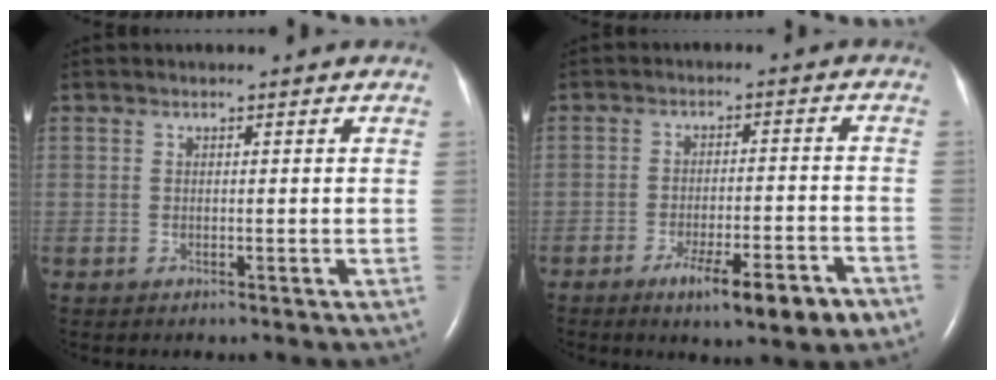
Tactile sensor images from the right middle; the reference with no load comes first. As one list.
[{"total": 8.8, "force": [-5.3, 1.1, 6.9], "torque": [-0.108, -0.012, -0.075]}]